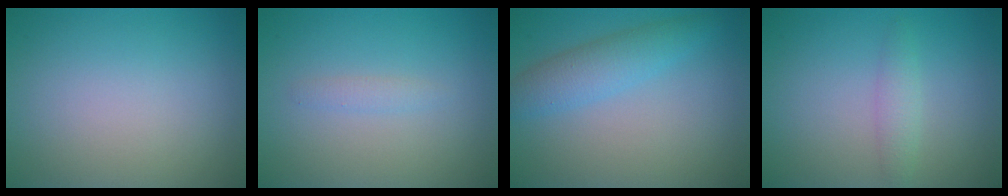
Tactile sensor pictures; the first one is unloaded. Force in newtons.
{"total": 0.9, "press": 0.9, "slide": 0.0}
{"total": 3.2, "press": 3.2, "slide": 0.1}
{"total": 1.5, "press": 1.5, "slide": 0.0}